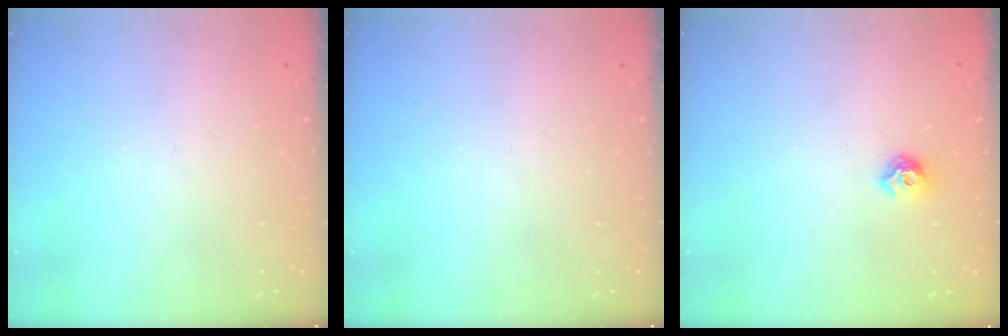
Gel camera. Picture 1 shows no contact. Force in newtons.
{"total": 0.0}
{"total": 7.3, "press": 7.2, "slide": 0.9}